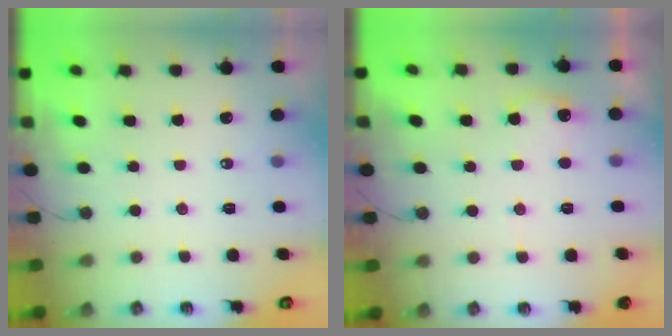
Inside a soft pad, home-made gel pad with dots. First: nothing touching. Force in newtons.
{"total": 7.6, "press": 7.5, "slide": 0.9}